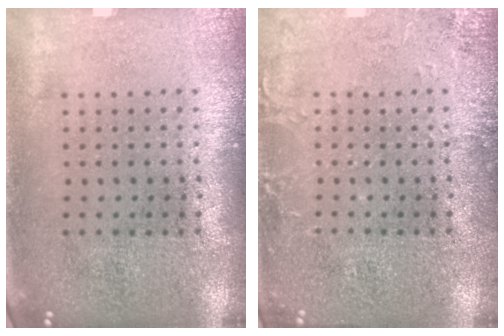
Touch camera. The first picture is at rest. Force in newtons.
{"total": 2.5, "press": 2.5, "slide": 0.3}